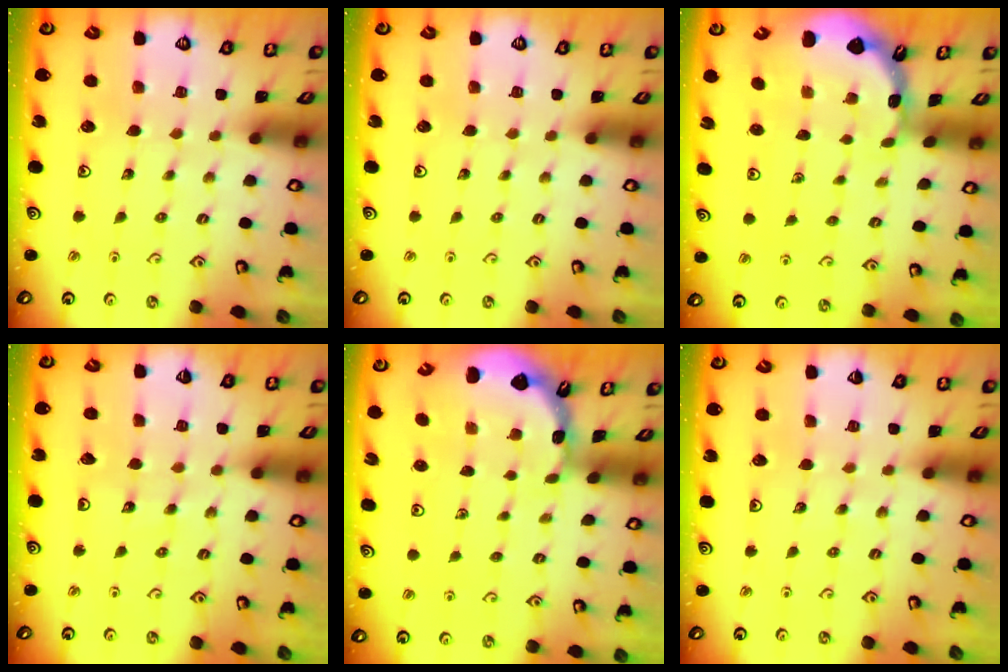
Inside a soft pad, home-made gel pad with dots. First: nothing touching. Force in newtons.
{"total": 0.0}
{"total": 1.8, "press": 1.8, "slide": 0.1}
{"total": 5.5, "press": 5.5, "slide": 0.4}
{"total": 1.8, "press": 1.8, "slide": 0.1}
{"total": 3.1, "press": 3.1, "slide": 0.3}